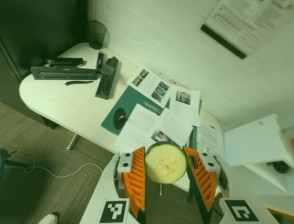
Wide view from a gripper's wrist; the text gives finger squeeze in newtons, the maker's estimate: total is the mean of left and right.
{"total": 9.3, "left": 9.7, "right": 8.9}